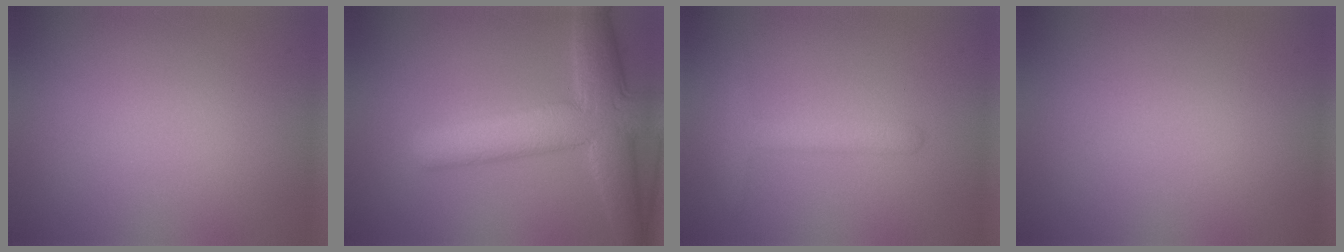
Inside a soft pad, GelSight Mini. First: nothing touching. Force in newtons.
{"total": 7.5, "press": 7.5, "slide": 0.2}
{"total": 2.2, "press": 2.2, "slide": 0.1}
{"total": 0.0}